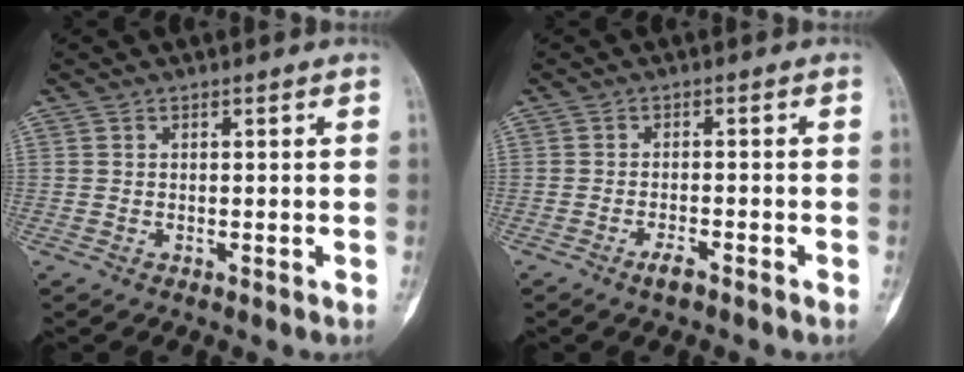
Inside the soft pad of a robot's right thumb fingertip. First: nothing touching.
{"total": 2.4, "force": [-1.8, 0.5, 1.6], "torque": [-0.033, 0.008, -0.035]}